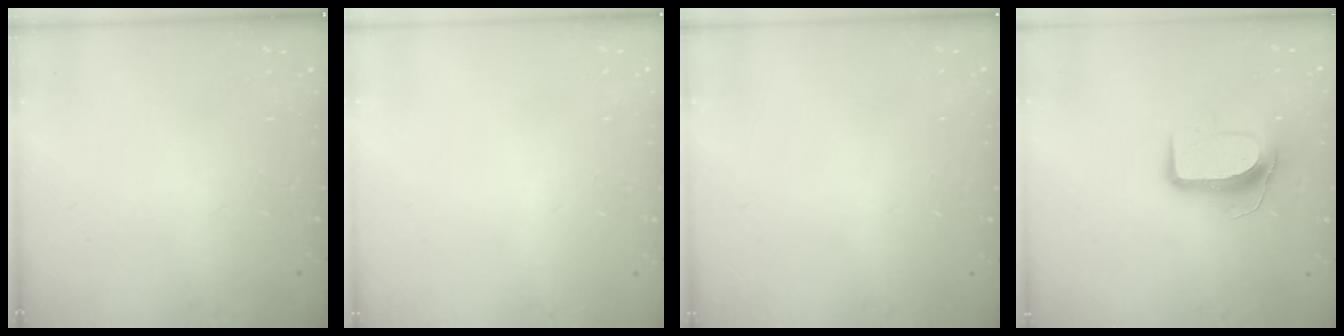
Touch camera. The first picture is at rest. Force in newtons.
{"total": 0.0}
{"total": 0.0}
{"total": 9.2, "press": 9.1, "slide": 0.5}